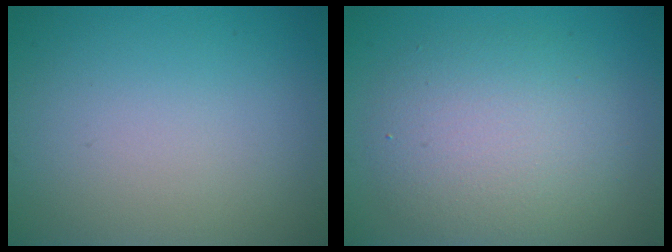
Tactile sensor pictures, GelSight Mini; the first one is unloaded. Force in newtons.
{"total": 5.7, "press": 5.7, "slide": 0.4}